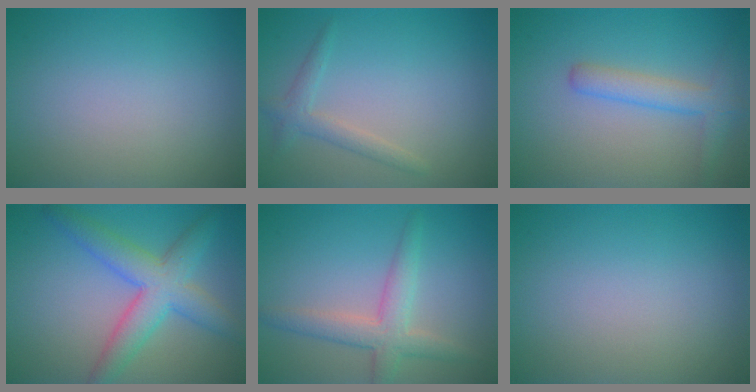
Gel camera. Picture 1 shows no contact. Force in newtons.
{"total": 1.8, "press": 1.8, "slide": 0.1}
{"total": 2.9, "press": 2.9, "slide": 0.2}
{"total": 5.8, "press": 5.8, "slide": 0.2}
{"total": 3.6, "press": 3.6, "slide": 0.1}
{"total": 0.0}